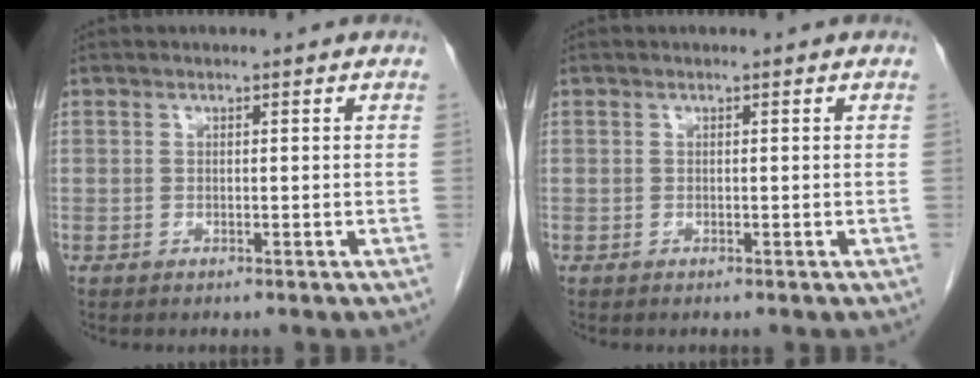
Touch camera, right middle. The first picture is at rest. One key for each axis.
{"total": 0.0}